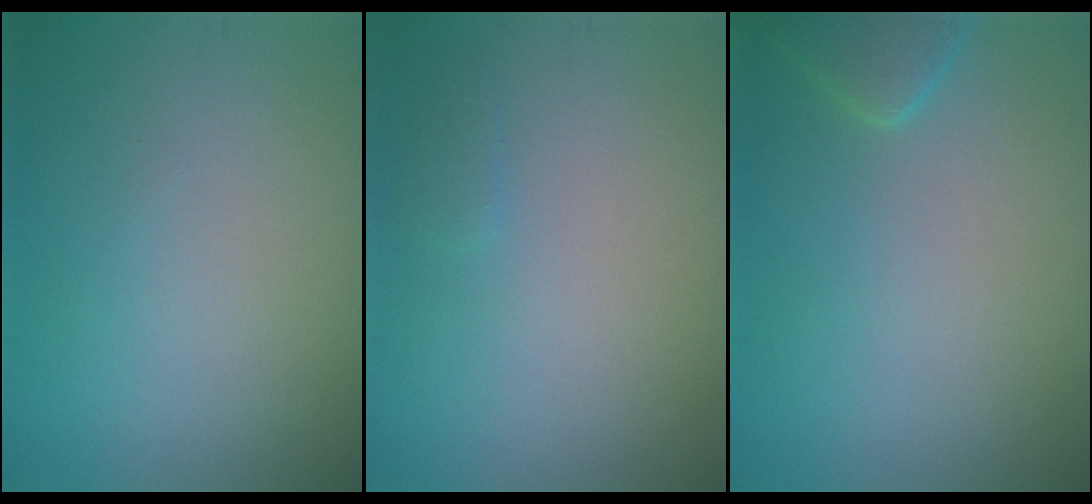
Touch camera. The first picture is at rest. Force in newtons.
{"total": 0.6, "press": 0.6, "slide": 0.1}
{"total": 1.9, "press": 1.9, "slide": 0.2}